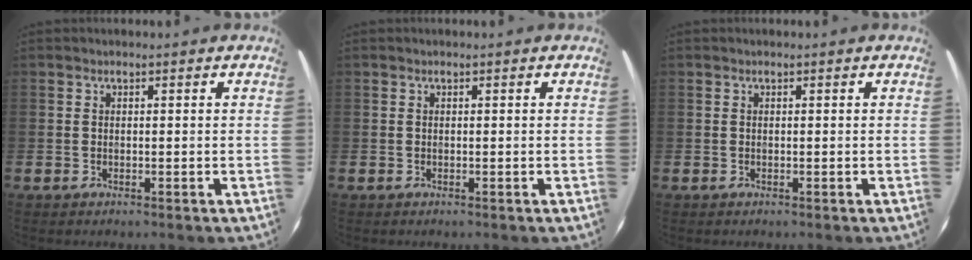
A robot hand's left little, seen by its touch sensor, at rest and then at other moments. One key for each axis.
{"total": 0.0}
{"total": 0.0}